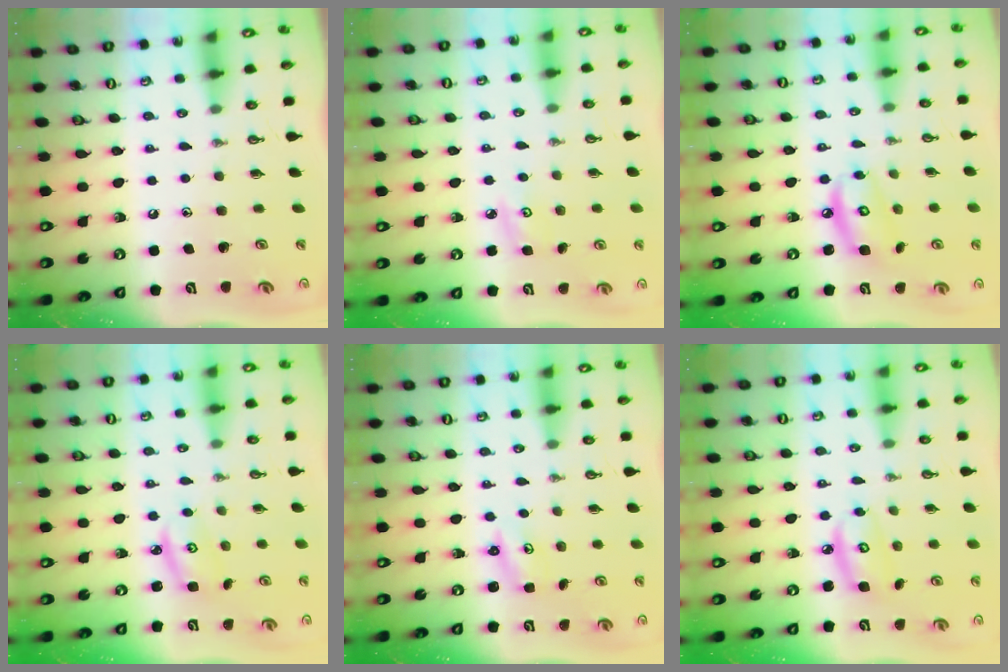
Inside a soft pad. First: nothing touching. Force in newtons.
{"total": 3.7, "press": 3.6, "slide": 0.4}
{"total": 8.6, "press": 8.5, "slide": 0.7}
{"total": 3.1, "press": 3.1, "slide": 0.2}
{"total": 1.9, "press": 1.9, "slide": 0.3}
{"total": 6.1, "press": 6.1, "slide": 0.4}